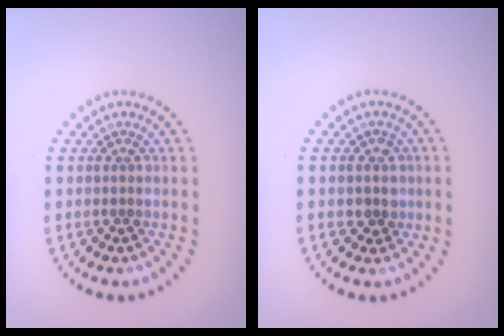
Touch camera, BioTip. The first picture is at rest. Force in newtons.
{"total": 1.3, "press": 1.1, "slide": 0.7}